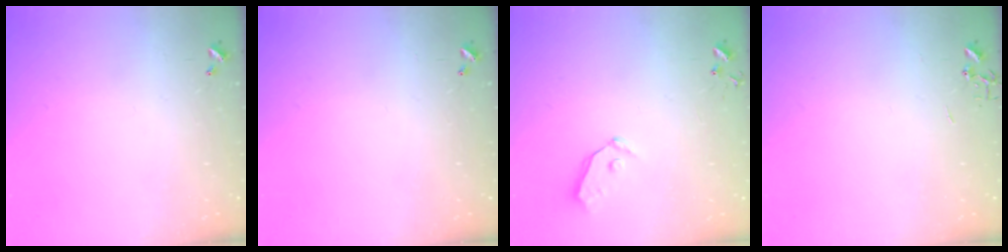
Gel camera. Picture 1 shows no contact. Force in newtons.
{"total": 0.0}
{"total": 4.9, "press": 4.9, "slide": 0.2}
{"total": 0.0}